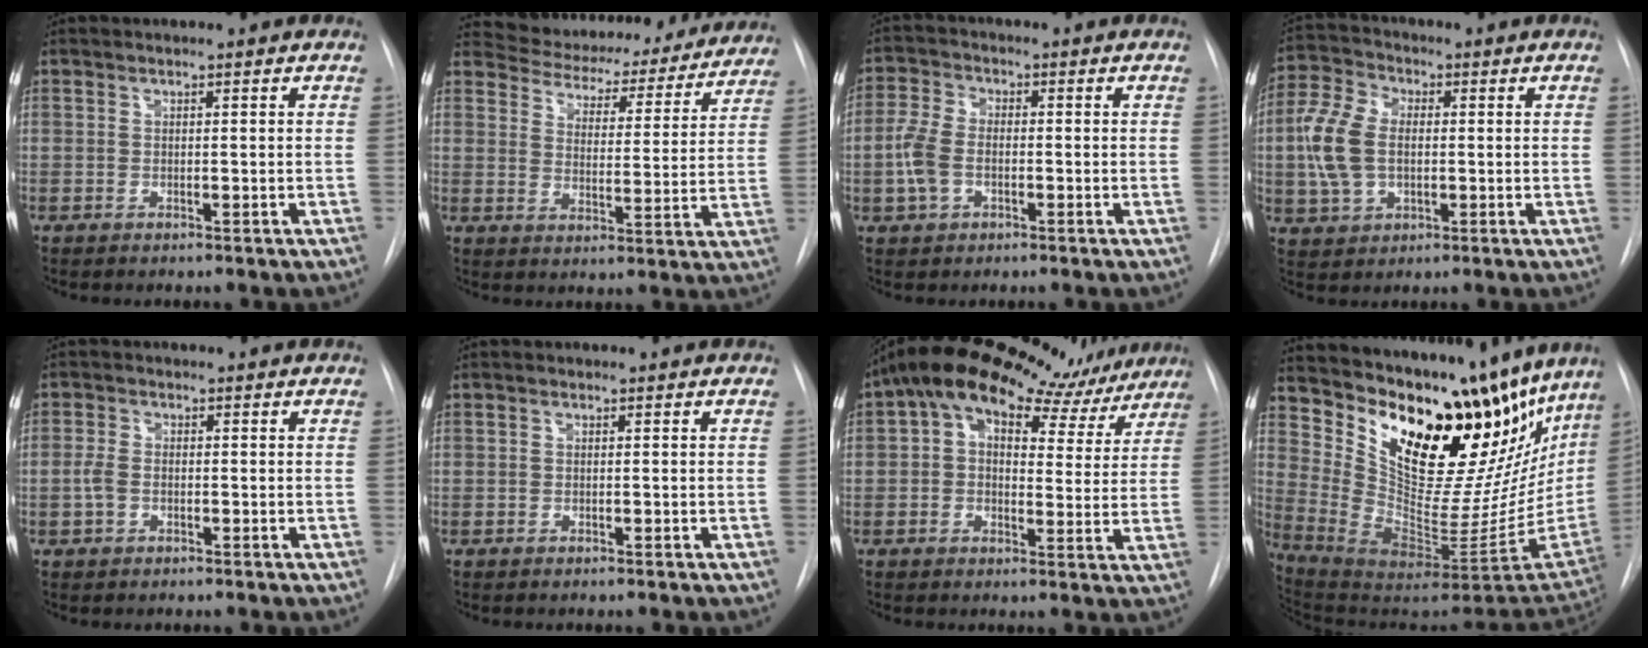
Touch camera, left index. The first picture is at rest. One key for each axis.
{"total": 19.3, "fx": 18.0, "fy": 6.1, "fz": 3.5, "tx": -0.024, "ty": -0.033, "tz": 0.198}
{"total": 5.7, "fx": -1.4, "fy": 3.7, "fz": 4.1, "tx": -0.109, "ty": 0.012, "tz": -0.030}
{"total": 9.5, "fx": 0.0, "fy": 6.1, "fz": 7.2, "tx": -0.179, "ty": 0.018, "tz": 0.002}
{"total": 2.5, "fx": -0.7, "fy": 1.7, "fz": 1.6, "tx": -0.043, "ty": 0.004, "tz": -0.015}
{"total": 0.0}
{"total": 18.1, "fx": 13.6, "fy": 8.3, "fz": 8.6, "tx": -0.125, "ty": 0.059, "tz": 0.168}
{"total": 27.4, "fx": 22.1, "fy": 10.2, "fz": 12.5, "tx": -0.208, "ty": -0.043, "tz": 0.311}